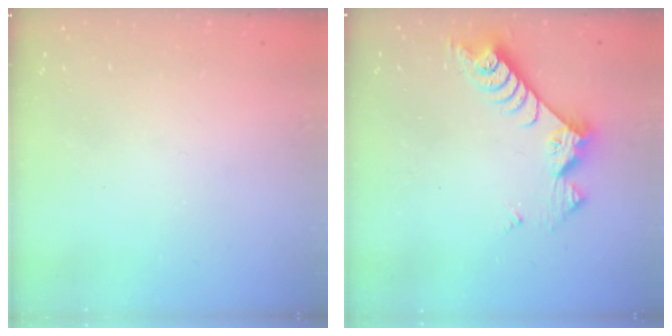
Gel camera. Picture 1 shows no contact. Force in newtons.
{"total": 7.6, "press": 7.6, "slide": 0.4}